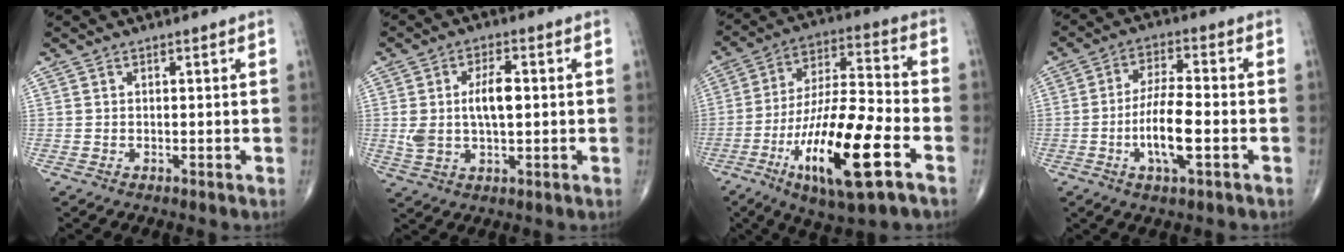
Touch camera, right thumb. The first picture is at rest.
{"total": 8.5, "force": [0.7, 4.1, 7.4], "torque": [-0.142, 0.008, 0.016]}
{"total": 21.3, "force": [-8.8, 5.5, 18.6], "torque": [-0.357, 0.033, -0.147]}
{"total": 9.8, "force": [-2.7, 2.8, 8.9], "torque": [-0.167, 0.014, -0.053]}